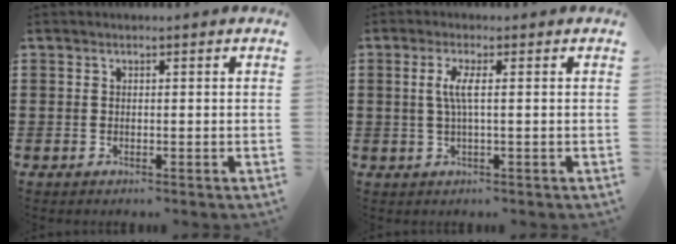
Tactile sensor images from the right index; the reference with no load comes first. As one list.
[{"total": 3.3, "force": [0.1, 0.2, 3.3], "torque": [-0.070, -0.005, -0.003]}]